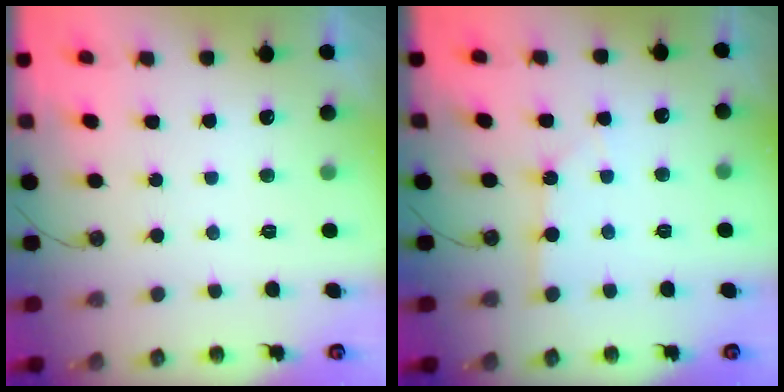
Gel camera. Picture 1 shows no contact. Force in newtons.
{"total": 2.1, "press": 2.1, "slide": 0.3}